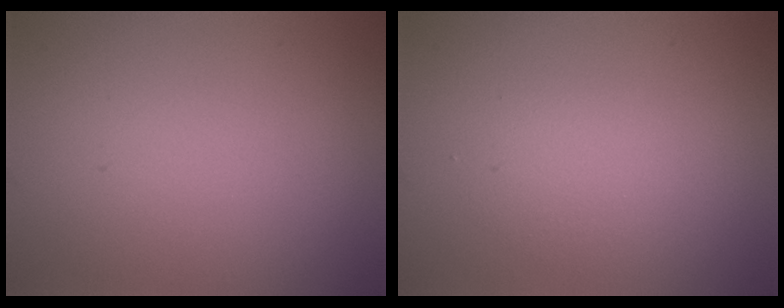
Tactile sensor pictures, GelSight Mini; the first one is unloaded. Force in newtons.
{"total": 2.0, "press": 2.0, "slide": 0.0}